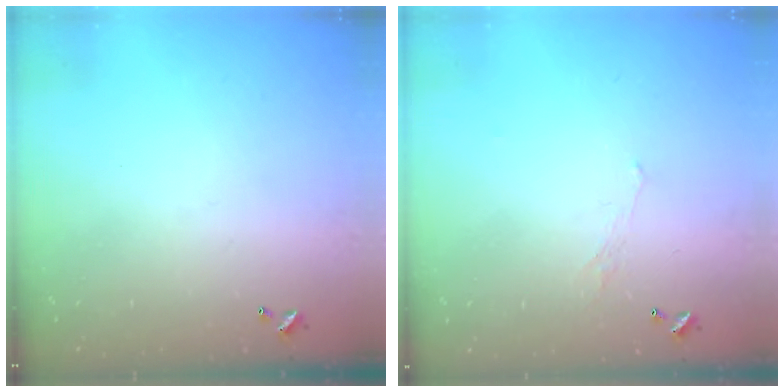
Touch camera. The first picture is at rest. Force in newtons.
{"total": 0.6, "press": 0.2, "slide": 0.6}